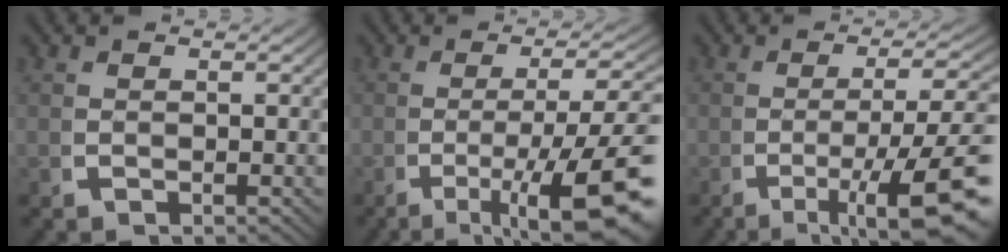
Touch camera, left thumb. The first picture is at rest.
{"total": 10.1, "force": [-3.3, 4.3, 8.6], "torque": [-0.137, -0.037, -0.026]}
{"total": 9.1, "force": [-3.1, 3.6, 7.7], "torque": [-0.119, -0.030, -0.028]}